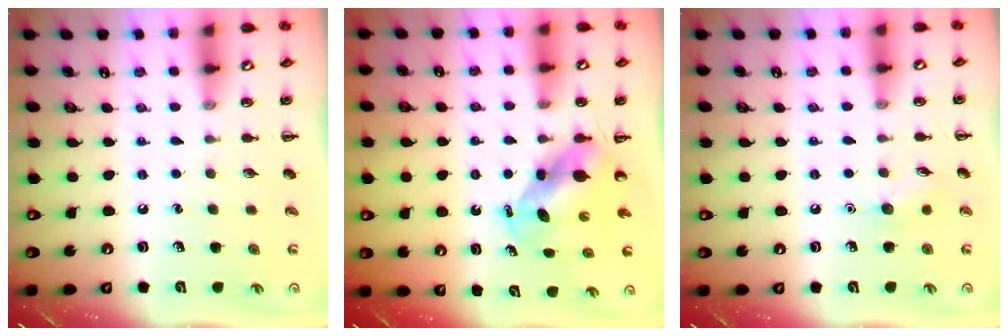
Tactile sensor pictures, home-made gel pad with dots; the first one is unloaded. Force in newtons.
{"total": 5.1, "press": 5.0, "slide": 0.9}
{"total": 6.9, "press": 6.6, "slide": 1.7}